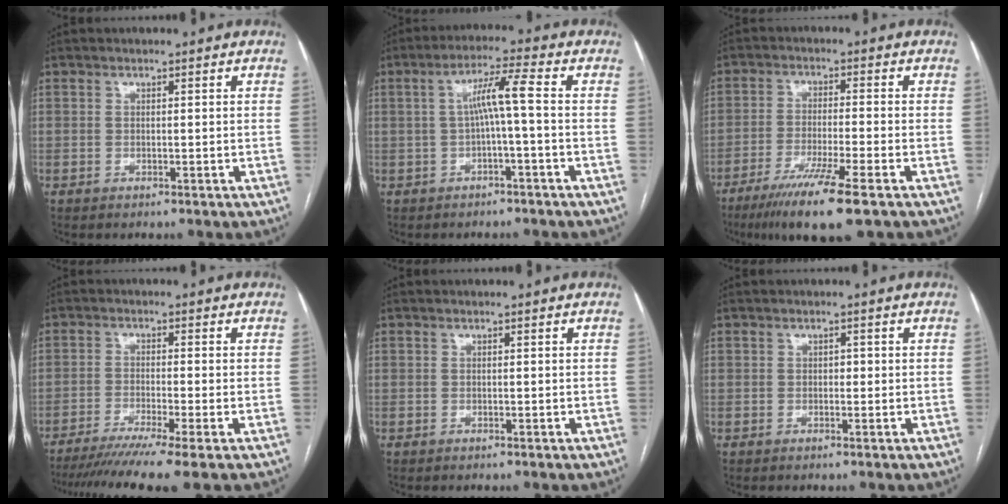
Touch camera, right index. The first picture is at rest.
{"total": 5.6, "force": [-0.3, -0.3, 5.5], "torque": [-0.097, 0.022, -0.001]}
{"total": 10.5, "force": [-6.7, -0.4, 8.1], "torque": [-0.141, -0.030, -0.112]}
{"total": 10.5, "force": [-8.2, -1.6, 6.4], "torque": [-0.084, -0.028, -0.125]}
{"total": 0.0}
{"total": 0.8, "force": [0.0, 0.6, 0.6], "torque": [-0.004, 0.003, -0.003]}